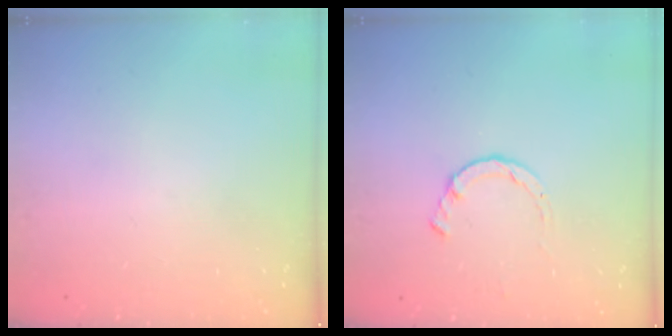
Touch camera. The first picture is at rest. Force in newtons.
{"total": 2.8, "press": 2.8, "slide": 0.4}